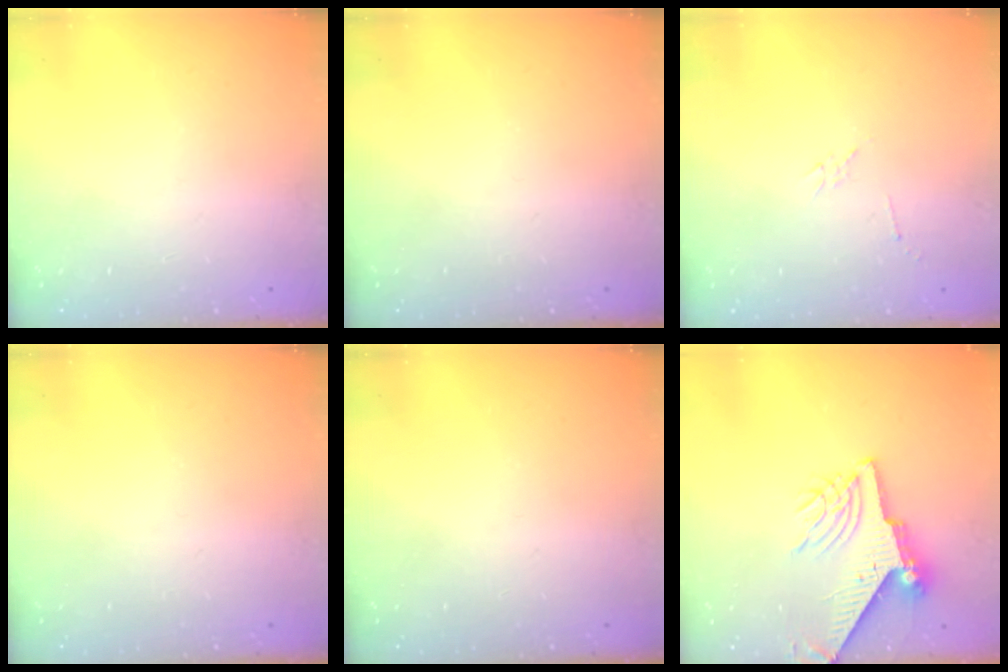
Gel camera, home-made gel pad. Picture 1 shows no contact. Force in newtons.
{"total": 0.0}
{"total": 2.3, "press": 2.3, "slide": 0.4}
{"total": 0.0}
{"total": 0.0}
{"total": 8.7, "press": 8.7, "slide": 1.2}